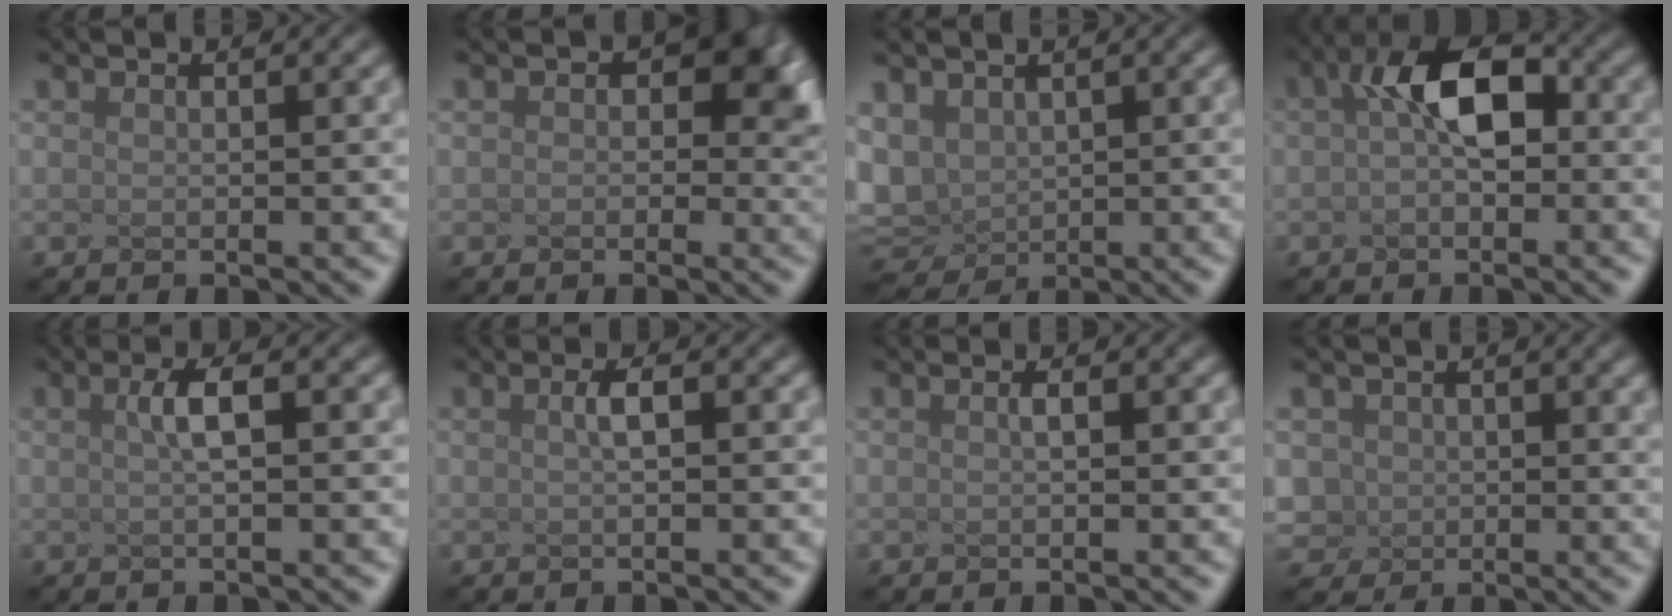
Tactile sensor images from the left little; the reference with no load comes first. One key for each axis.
{"total": 4.0, "fx": 0.3, "fy": 2.6, "fz": 3.0, "tx": -0.060, "ty": -0.010, "tz": 0.047}
{"total": 1.2, "fx": 0.0, "fy": 1.0, "fz": 0.7, "tx": -0.060, "ty": -0.008, "tz": 0.045}
{"total": 3.4, "fx": -0.8, "fy": 1.2, "fz": 3.1, "tx": -0.085, "ty": 0.003, "tz": 0.017}
{"total": 1.6, "fx": -1.0, "fy": -0.6, "fz": 1.1, "tx": -0.044, "ty": -0.002, "tz": 0.017}
{"total": 1.4, "fx": -1.1, "fy": -0.7, "fz": 0.3, "tx": -0.033, "ty": -0.002, "tz": 0.014}
{"total": 0.9, "fx": -0.8, "fy": -0.5, "fz": -0.1, "tx": -0.013, "ty": -0.010, "tz": 0.011}
{"total": 1.1, "fx": -0.4, "fy": 0.8, "fz": -0.5, "tx": -0.039, "ty": -0.009, "tz": 0.034}